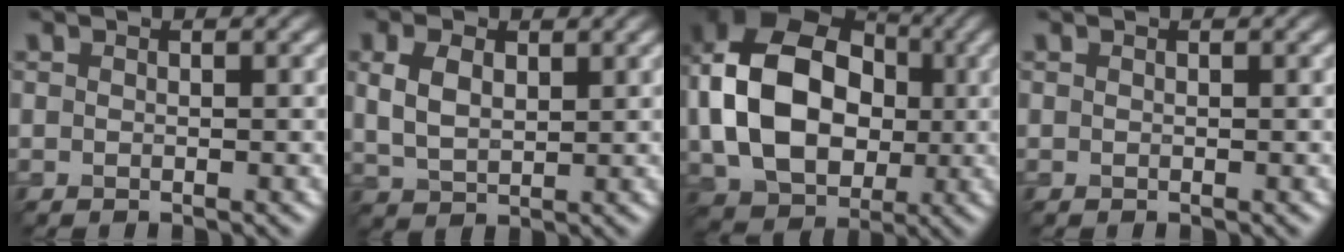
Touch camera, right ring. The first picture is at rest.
{"total": 3.7, "force": [1.2, 2.3, 2.6], "torque": [-0.064, 0.001, 0.027]}
{"total": 15.0, "force": [0.5, 11.2, 10.1], "torque": [-0.196, 0.004, 0.011]}
{"total": 0.0}